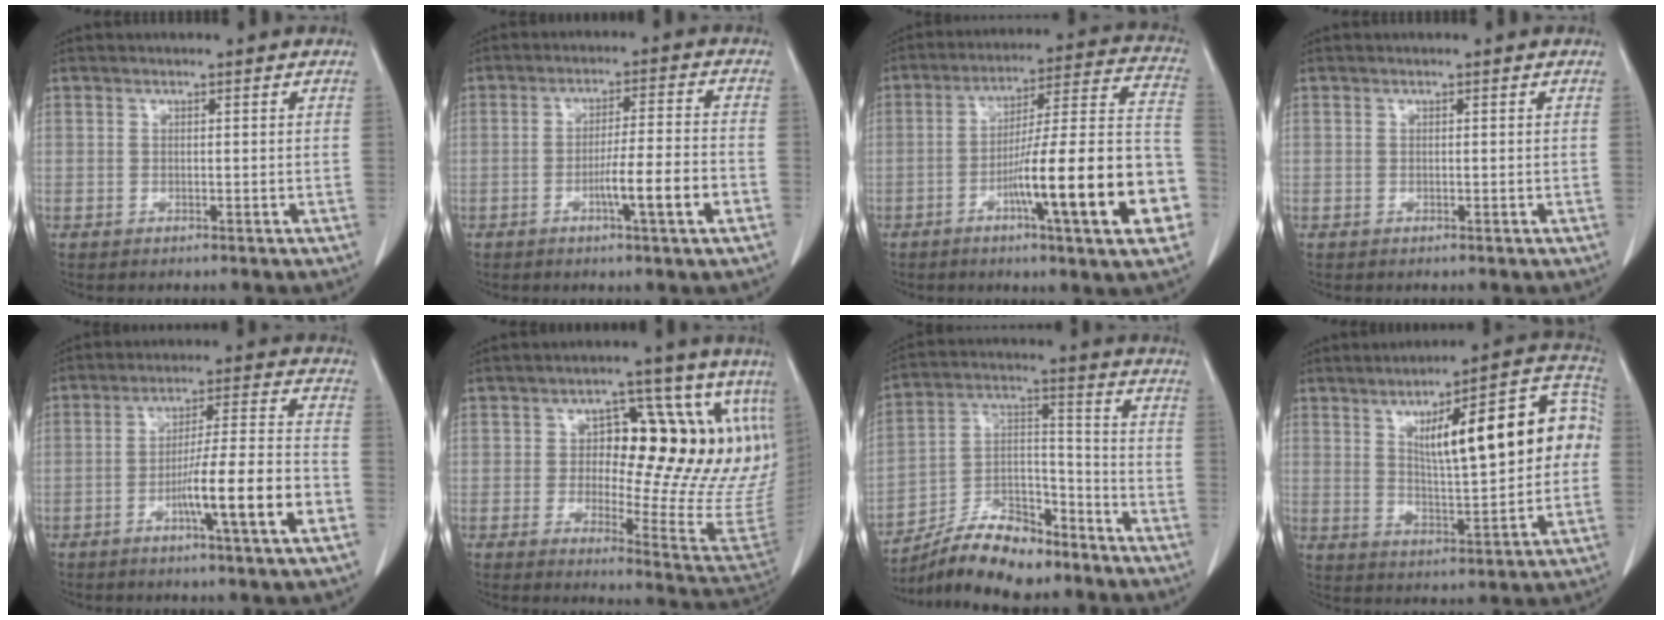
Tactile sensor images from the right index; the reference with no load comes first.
{"total": 7.7, "force": [-2.9, -0.4, 7.1], "torque": [-0.111, -0.005, -0.049]}
{"total": 21.0, "force": [-7.2, 1.0, 19.7], "torque": [-0.238, 0.012, -0.108]}
{"total": 0.0}
{"total": 12.3, "force": [-4.6, -0.3, 11.4], "torque": [-0.183, 0.000, -0.075]}
{"total": 20.0, "force": [6.4, 7.4, 17.5], "torque": [-0.198, 0.016, 0.088]}
{"total": 12.8, "force": [-10.8, 4.0, 5.6], "torque": [-0.096, 0.024, -0.193]}
{"total": 17.8, "force": [3.5, 3.9, 17.1], "torque": [-0.234, 0.034, 0.055]}